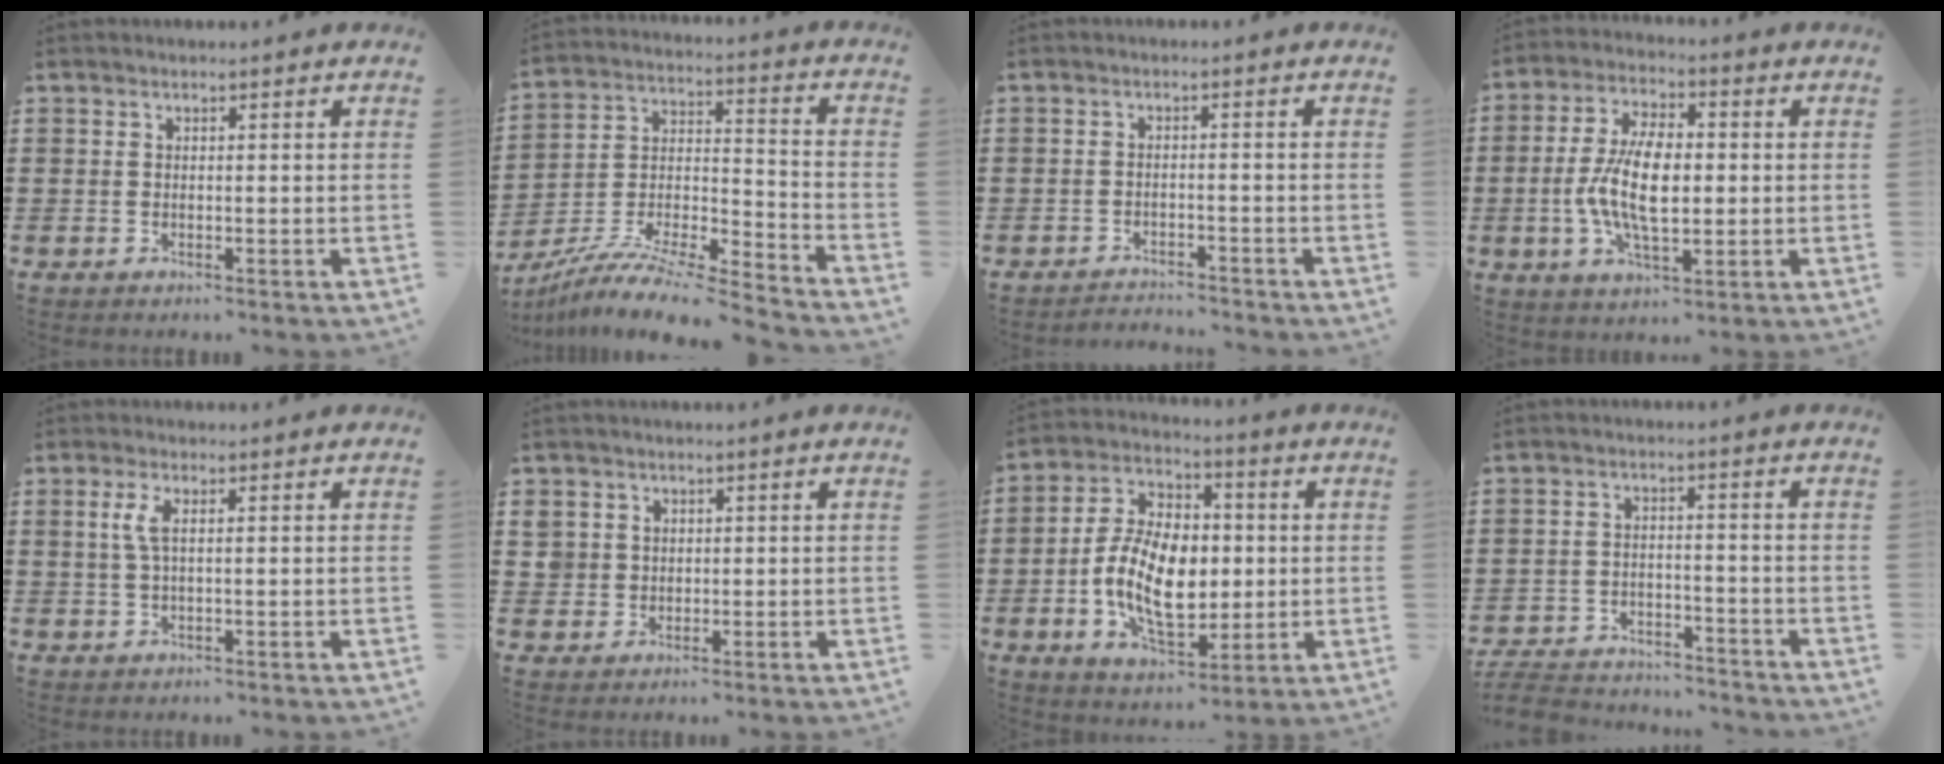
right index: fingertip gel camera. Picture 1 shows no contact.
{"total": 9.1, "force": [-8.4, 0.8, 3.5], "torque": [-0.067, 0.003, -0.171]}
{"total": 2.2, "force": [-2.2, 0.1, 0.0], "torque": [-0.007, -0.001, -0.048]}
{"total": 9.8, "force": [-0.9, 4.5, 8.7], "torque": [-0.188, 0.001, -0.021]}
{"total": 3.0, "force": [0.6, 0.9, 2.8], "torque": [-0.064, 0.002, 0.007]}
{"total": 2.9, "force": [0.7, 2.8, 0.3], "torque": [-0.020, 0.013, 0.012]}
{"total": 12.6, "force": [-1.1, 7.5, 10.0], "torque": [-0.221, 0.001, -0.024]}
{"total": 5.1, "force": [-5.0, 0.7, 0.7], "torque": [-0.024, 0.002, -0.105]}